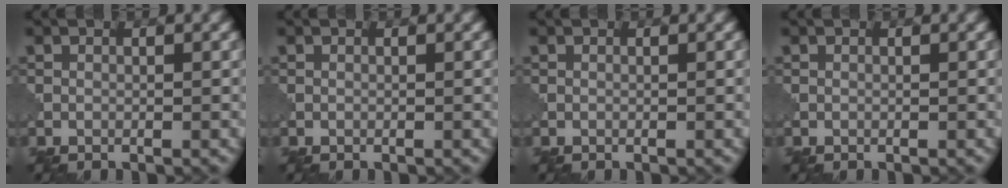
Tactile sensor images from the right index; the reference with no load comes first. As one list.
[{"total": 0.0}, {"total": 0.0}, {"total": 0.0}]